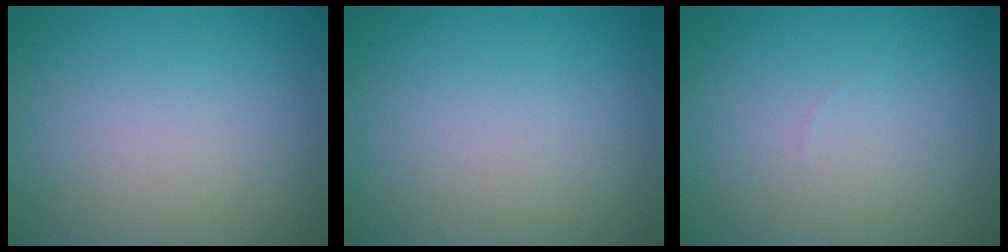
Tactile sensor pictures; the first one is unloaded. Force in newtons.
{"total": 0.0}
{"total": 0.0}